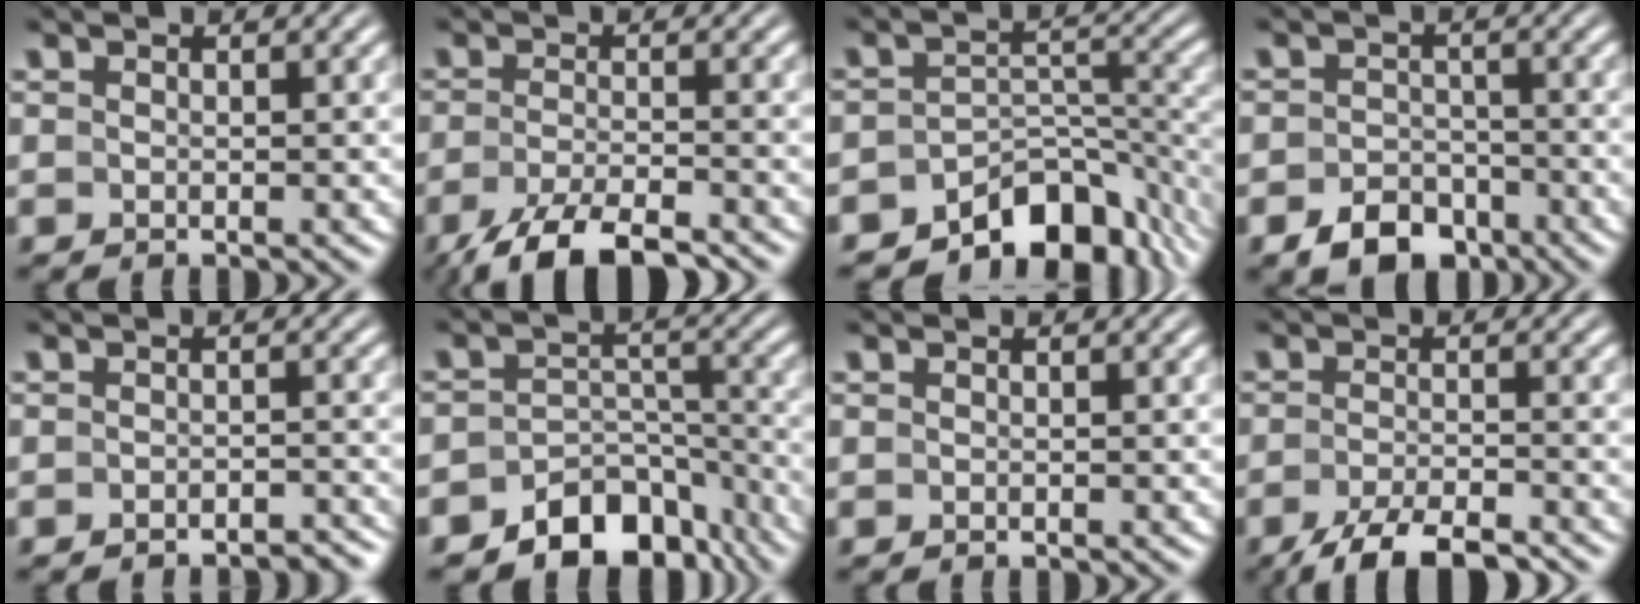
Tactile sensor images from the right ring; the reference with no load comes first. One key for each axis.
{"total": 6.0, "fx": -4.8, "fy": 1.6, "fz": 3.3, "tx": -0.063, "ty": -0.024, "tz": -0.064}
{"total": 12.7, "fx": -8.8, "fy": 6.5, "fz": 6.4, "tx": -0.094, "ty": -0.035, "tz": -0.122}
{"total": 5.2, "fx": -4.3, "fy": 2.7, "fz": 1.0, "tx": -0.001, "ty": -0.015, "tz": -0.070}
{"total": 3.0, "fx": -3.0, "fy": 0.2, "fz": 0.4, "tx": -0.010, "ty": -0.011, "tz": -0.043}
{"total": 9.9, "fx": -7.2, "fy": 5.5, "fz": 3.8, "tx": -0.054, "ty": -0.027, "tz": -0.104}
{"total": 0.0}
{"total": 5.3, "fx": -4.5, "fy": 1.2, "fz": 2.6, "tx": -0.045, "ty": -0.017, "tz": -0.064}